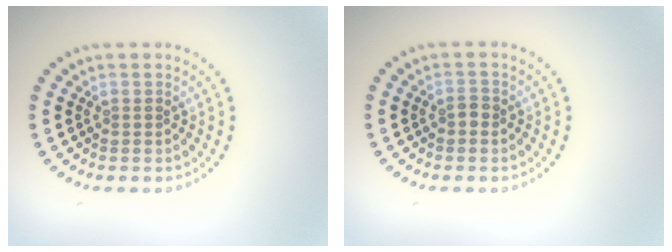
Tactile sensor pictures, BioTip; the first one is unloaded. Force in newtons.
{"total": 0.8, "press": 0.8, "slide": 0.3}